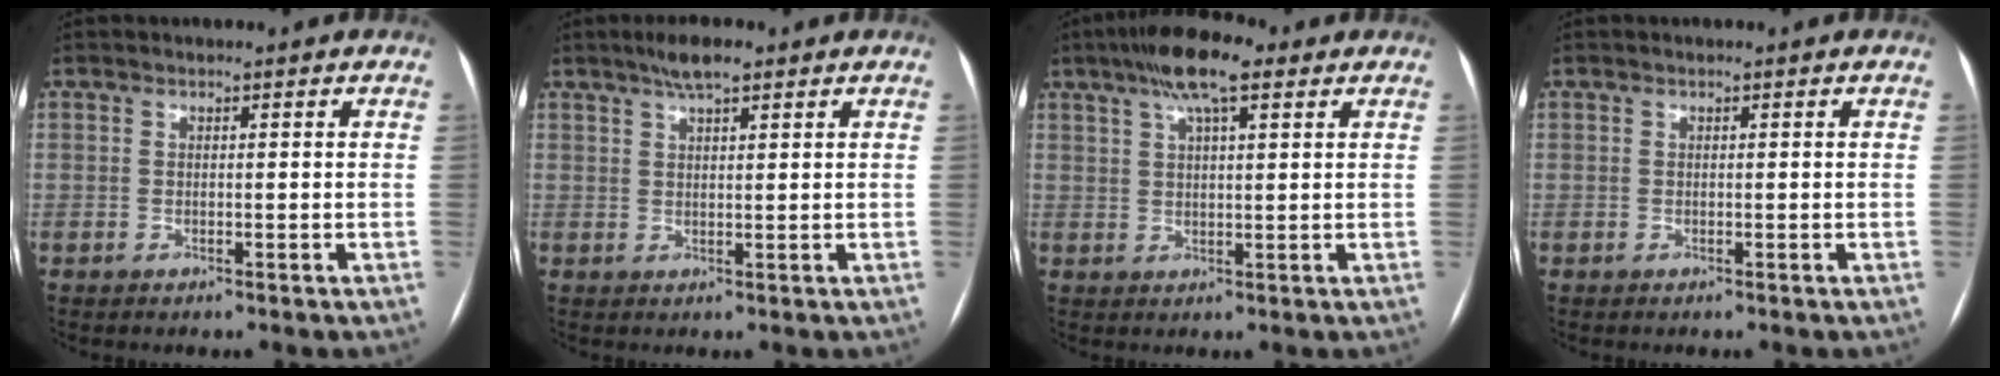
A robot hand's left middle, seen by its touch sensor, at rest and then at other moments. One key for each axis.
{"total": 4.1, "fx": 2.9, "fy": 0.7, "fz": 2.8, "tx": -0.051, "ty": 0.012, "tz": 0.050}
{"total": 8.5, "fx": 5.0, "fy": 1.9, "fz": 6.6, "tx": -0.121, "ty": 0.023, "tz": 0.081}
{"total": 0.0}